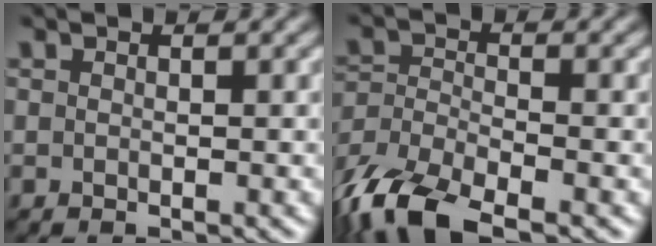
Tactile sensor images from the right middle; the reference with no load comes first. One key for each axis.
{"total": 9.3, "fx": -6.9, "fy": 3.2, "fz": 5.4, "tx": -0.119, "ty": -0.010, "tz": -0.146}